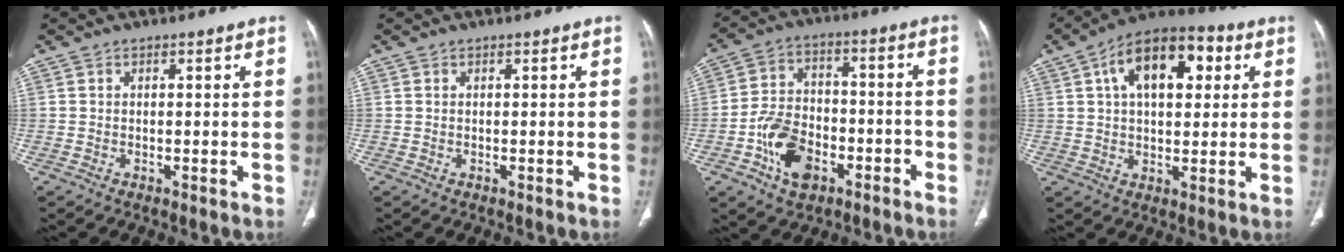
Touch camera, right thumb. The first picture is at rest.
{"total": 0.0}
{"total": 12.1, "force": [-5.6, 7.9, 7.3], "torque": [-0.107, 0.037, -0.094]}
{"total": 15.6, "force": [5.1, 8.4, 12.1], "torque": [-0.164, 0.016, 0.075]}